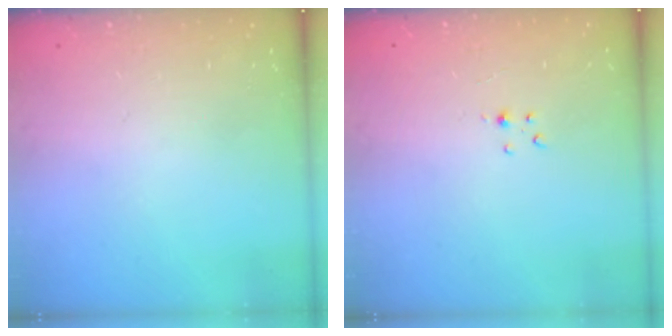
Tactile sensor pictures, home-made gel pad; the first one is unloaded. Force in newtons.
{"total": 2.5, "press": 2.5, "slide": 0.3}